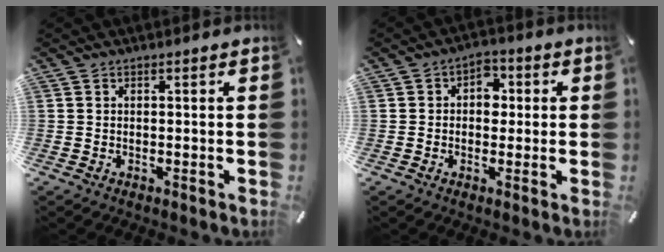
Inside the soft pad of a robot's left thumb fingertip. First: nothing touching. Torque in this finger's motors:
{"motor_torque": [0.57, 0.91, 0.36, -0.34, 0.14]}